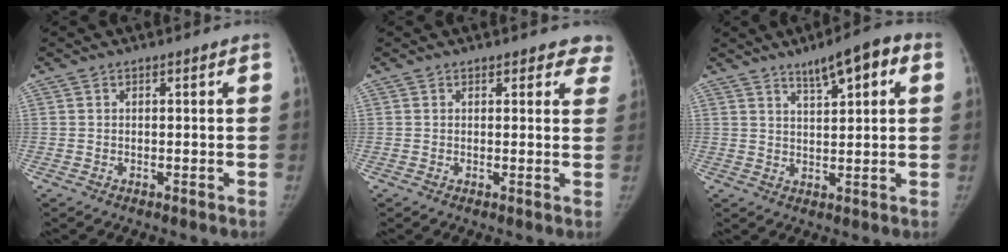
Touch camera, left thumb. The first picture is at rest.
{"total": 5.4, "force": [4.7, 2.5, 1.0], "torque": [0.039, -0.017, 0.033]}
{"total": 7.8, "force": [4.0, 2.3, 6.4], "torque": [-0.084, -0.005, 0.059]}